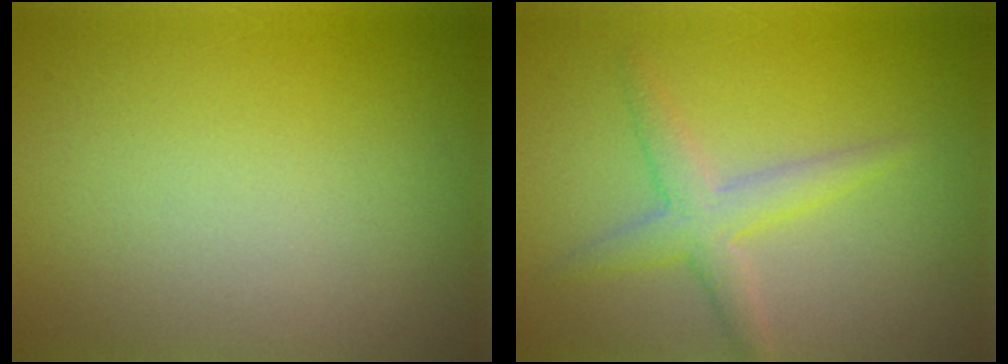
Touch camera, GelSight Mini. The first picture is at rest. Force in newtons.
{"total": 2.9, "press": 2.9, "slide": 0.1}